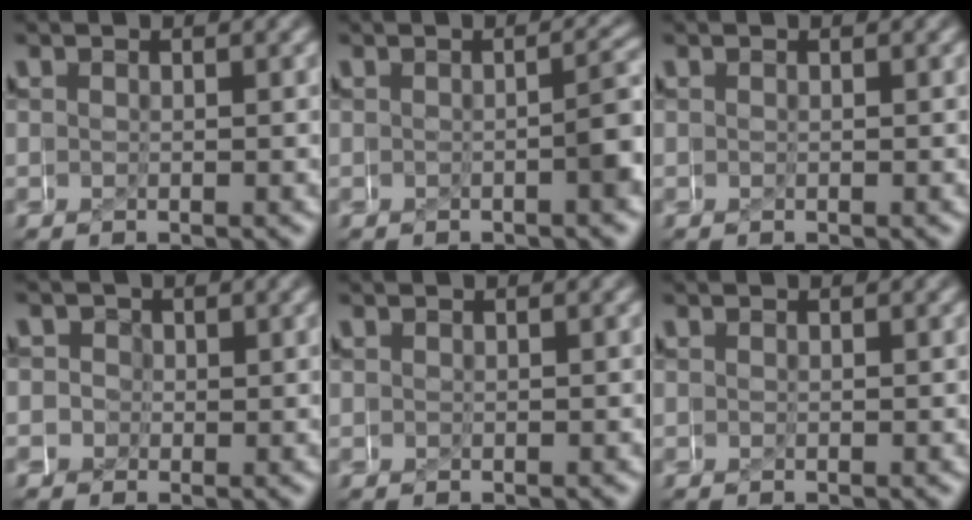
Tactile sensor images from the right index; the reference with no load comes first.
{"total": 2.2, "force": [-0.7, 0.7, 1.9], "torque": [-0.018, 0.007, -0.016]}
{"total": 0.0}
{"total": 4.2, "force": [-1.2, 3.9, 1.0], "torque": [-0.043, -0.014, -0.031]}
{"total": 0.0}
{"total": 0.0}